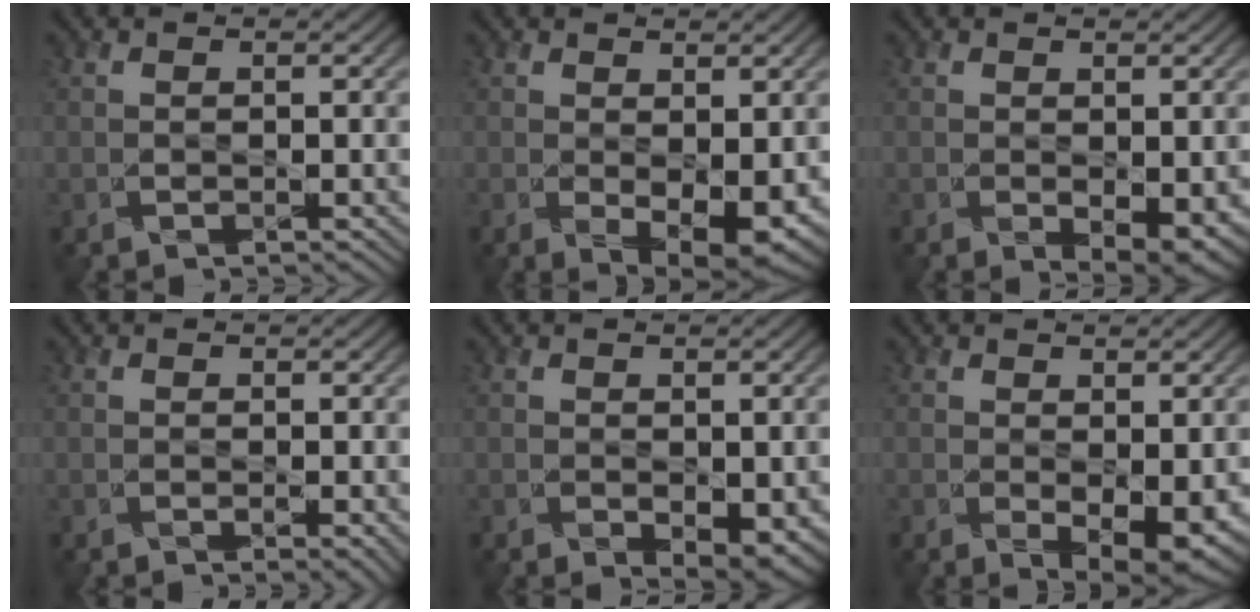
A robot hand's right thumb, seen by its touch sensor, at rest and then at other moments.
{"total": 5.5, "force": [-0.4, 2.7, 4.7], "torque": [-0.086, -0.022, 0.008]}
{"total": 3.8, "force": [-0.7, 1.9, 3.2], "torque": [-0.055, -0.018, -0.002]}
{"total": 1.1, "force": [0.0, 0.3, 1.0], "torque": [-0.018, -0.008, 0.000]}
{"total": 3.5, "force": [-0.8, 1.9, 2.9], "torque": [-0.047, -0.015, -0.005]}
{"total": 5.2, "force": [-0.6, 2.6, 4.5], "torque": [-0.078, -0.021, 0.002]}